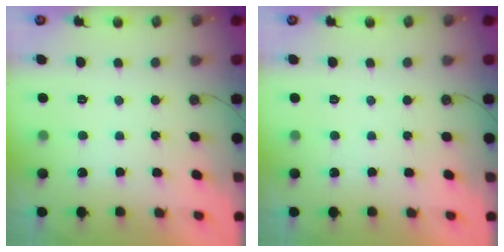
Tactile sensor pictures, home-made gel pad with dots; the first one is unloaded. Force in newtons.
{"total": 0.0}